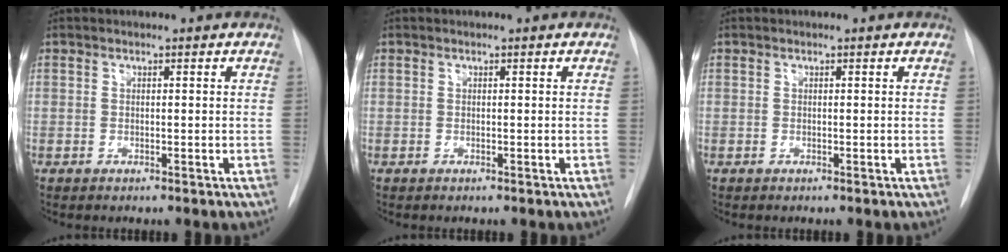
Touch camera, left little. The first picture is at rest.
{"total": 0.0}
{"total": 0.0}